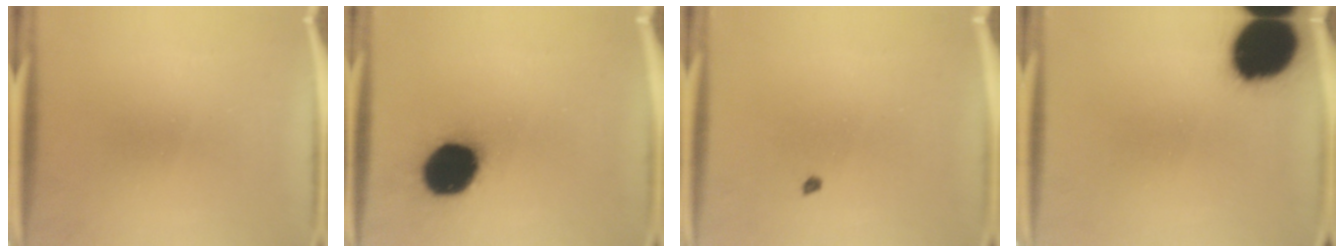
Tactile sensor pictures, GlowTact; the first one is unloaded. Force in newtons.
{"total": 18.7}
{"total": 0.6}
{"total": 19.8}